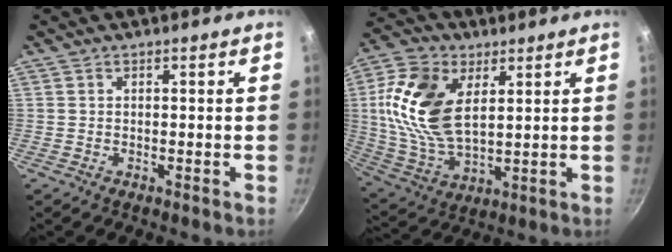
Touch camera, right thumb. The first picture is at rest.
{"total": 17.4, "force": [4.4, 10.2, 13.4], "torque": [-0.253, -0.010, 0.090]}